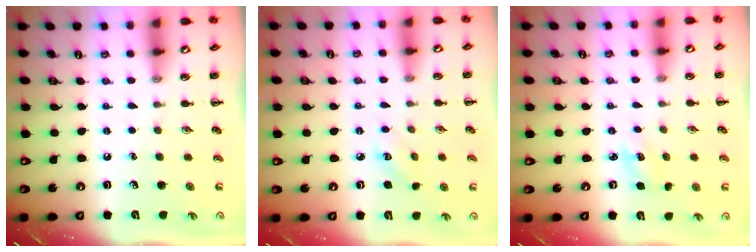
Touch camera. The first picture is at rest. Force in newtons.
{"total": 3.2, "press": 3.1, "slide": 0.8}
{"total": 3.5, "press": 3.4, "slide": 1.0}